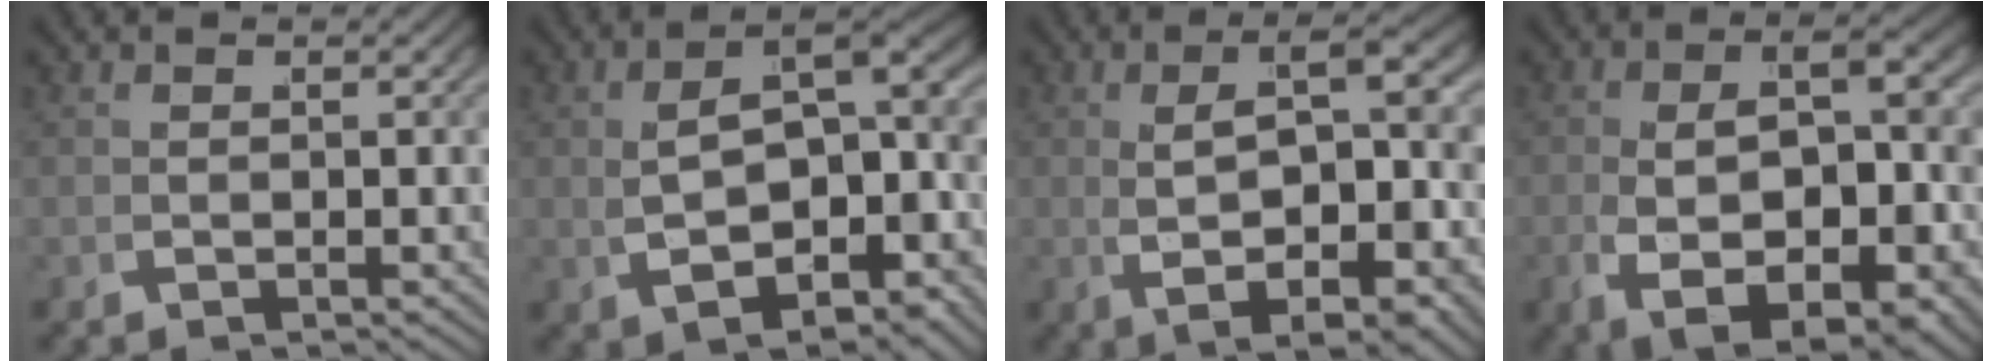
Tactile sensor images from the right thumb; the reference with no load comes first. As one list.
[{"total": 10.8, "force": [-1.2, 6.1, 8.8], "torque": [-0.145, -0.024, 0.003]}, {"total": 11.5, "force": [0.0, 5.2, 10.2], "torque": [-0.166, -0.004, 0.015]}, {"total": 12.1, "force": [-2.4, 7.2, 9.4], "torque": [-0.195, -0.055, -0.006]}]